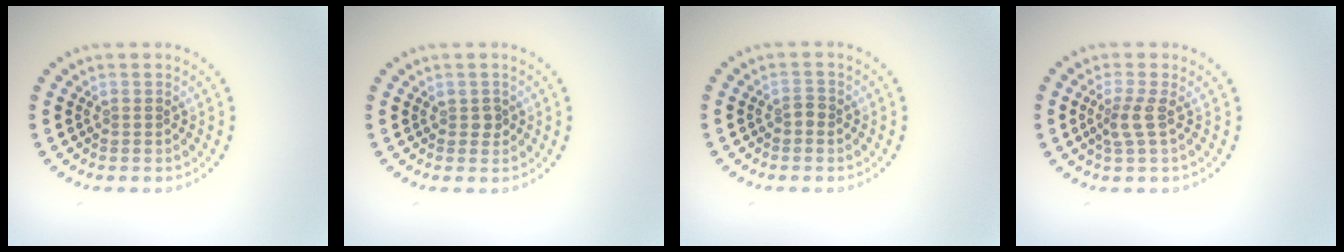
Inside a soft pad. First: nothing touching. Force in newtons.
{"total": 0.8, "press": 0.8, "slide": 0.2}
{"total": 0.7, "press": 0.7, "slide": 0.1}
{"total": 2.1, "press": 1.6, "slide": 1.3}